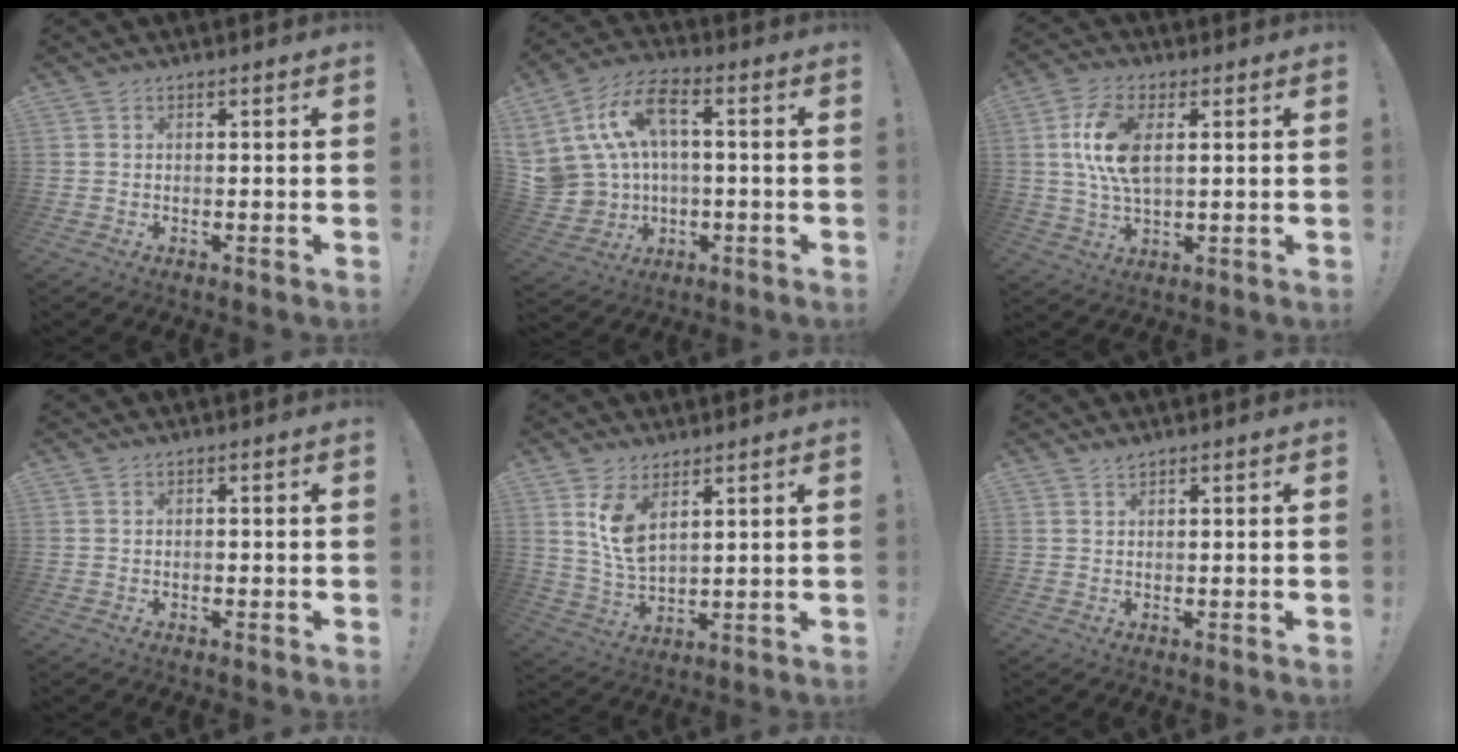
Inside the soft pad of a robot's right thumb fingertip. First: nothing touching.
{"total": 14.4, "force": [3.1, 10.7, 9.1], "torque": [-0.202, 0.006, 0.065]}
{"total": 11.8, "force": [2.6, 6.1, 9.7], "torque": [-0.191, -0.004, 0.044]}
{"total": 0.5, "force": [-0.4, 0.3, 0.2], "torque": [-0.003, 0.001, -0.008]}
{"total": 8.2, "force": [5.0, 3.7, 5.2], "torque": [-0.099, -0.032, 0.092]}
{"total": 1.3, "force": [1.2, 0.3, 0.4], "torque": [0.000, -0.003, 0.020]}